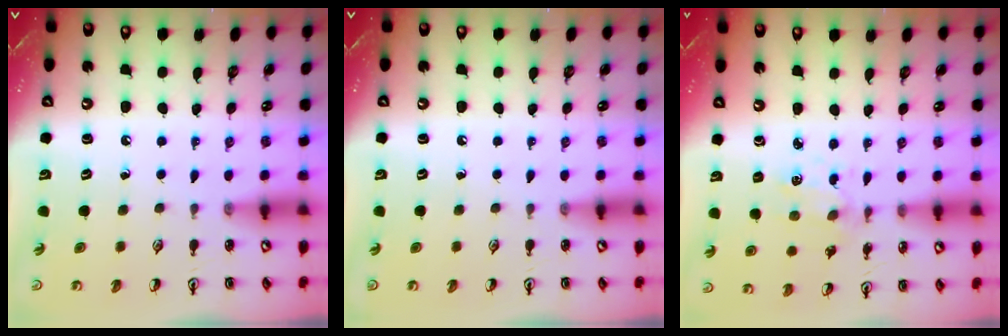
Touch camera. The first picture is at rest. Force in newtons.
{"total": 0.0}
{"total": 1.6, "press": 1.6, "slide": 0.3}